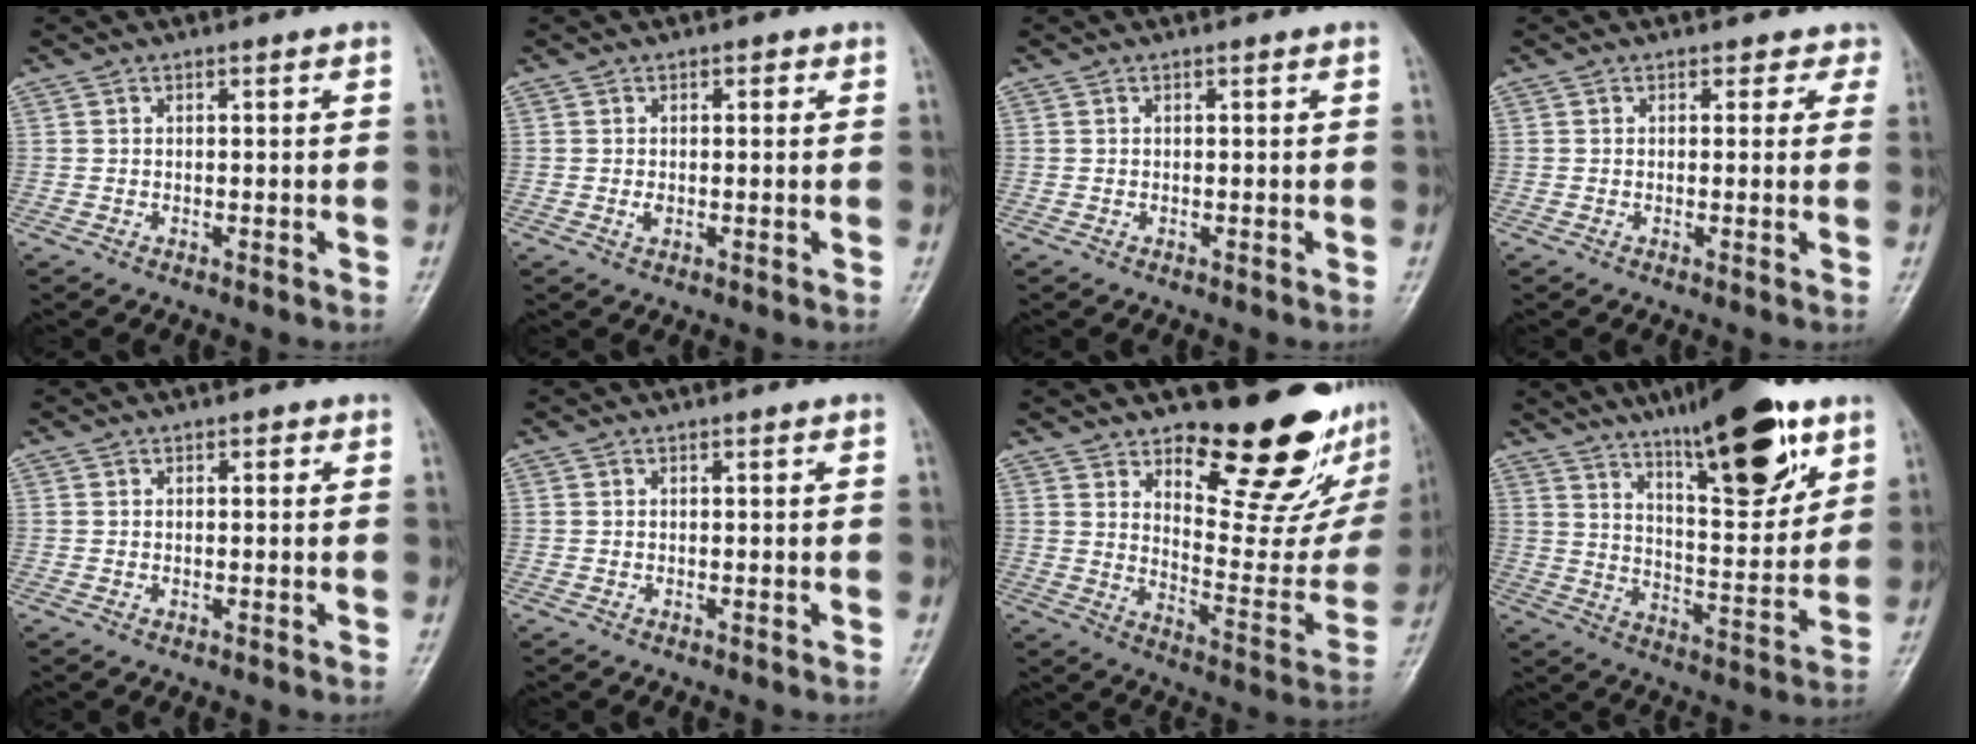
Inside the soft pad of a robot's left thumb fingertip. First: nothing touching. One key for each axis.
{"total": 2.0, "fx": 0.2, "fy": 1.4, "fz": 1.4, "tx": -0.013, "ty": 0.000, "tz": -0.002}
{"total": 0.0}
{"total": 2.4, "fx": 1.6, "fy": 1.7, "fz": 0.1, "tx": 0.024, "ty": -0.009, "tz": -0.001}
{"total": 1.1, "fx": 0.2, "fy": 0.9, "fz": 0.6, "tx": 0.000, "ty": 0.002, "tz": 0.000}
{"total": 0.0}
{"total": 23.8, "fx": 15.2, "fy": 9.2, "fz": 15.9, "tx": -0.167, "ty": -0.105, "tz": 0.223}
{"total": 19.8, "fx": 11.9, "fy": 5.7, "fz": 14.8, "tx": -0.187, "ty": -0.061, "tz": 0.191}